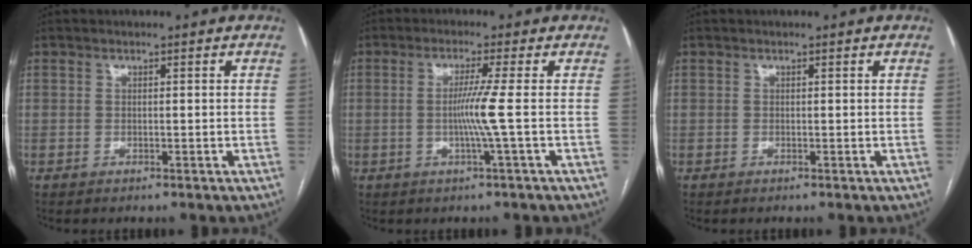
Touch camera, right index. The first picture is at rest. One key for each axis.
{"total": 4.7, "fx": -0.5, "fy": -1.8, "fz": 4.3, "tx": -0.083, "ty": -0.007, "tz": -0.011}
{"total": 0.0}